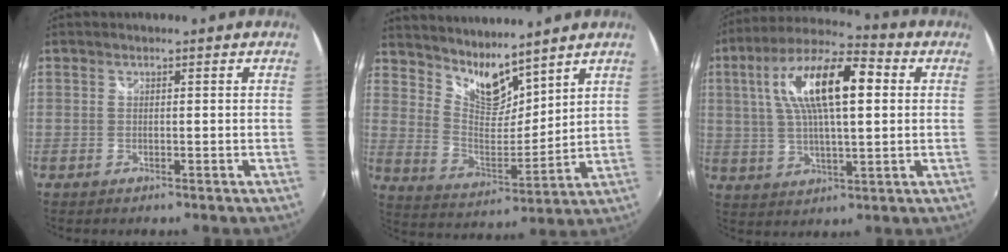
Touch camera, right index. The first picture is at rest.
{"total": 10.1, "force": [8.6, 3.0, 4.3], "torque": [-0.073, -0.011, 0.166]}
{"total": 17.0, "force": [4.2, 5.7, 15.5], "torque": [-0.284, 0.026, 0.066]}